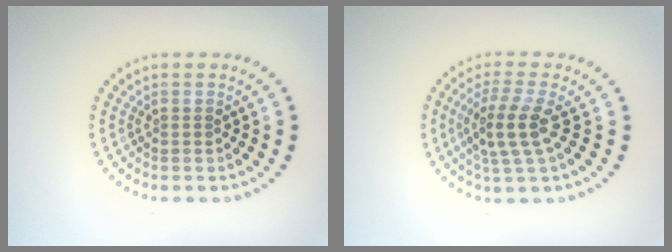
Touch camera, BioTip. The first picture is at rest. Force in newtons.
{"total": 3.5, "press": 3.0, "slide": 1.8}